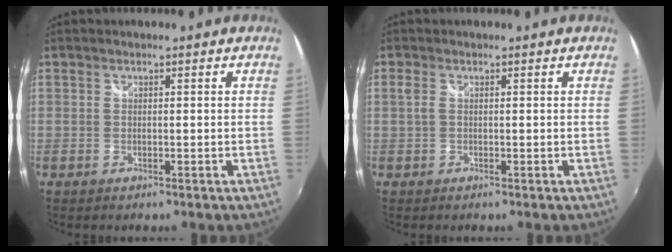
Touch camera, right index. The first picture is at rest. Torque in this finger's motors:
{"motor_torque": [0.02, 0.07, 0.11, 0.03]}